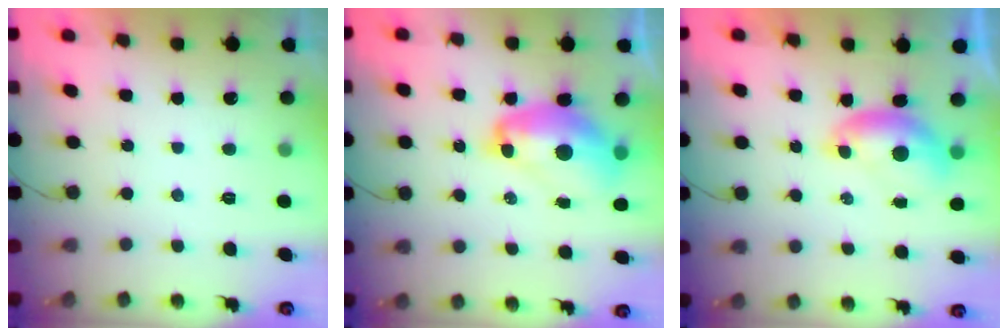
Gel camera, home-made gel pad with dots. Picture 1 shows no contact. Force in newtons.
{"total": 13.2, "press": 13.2, "slide": 1.2}
{"total": 6.5, "press": 6.5, "slide": 0.8}